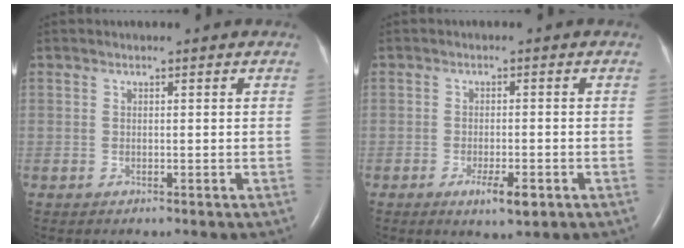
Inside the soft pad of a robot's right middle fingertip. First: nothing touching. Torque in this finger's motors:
{"motor_torque": [0.85, -0.45, 0.34, 0.09]}